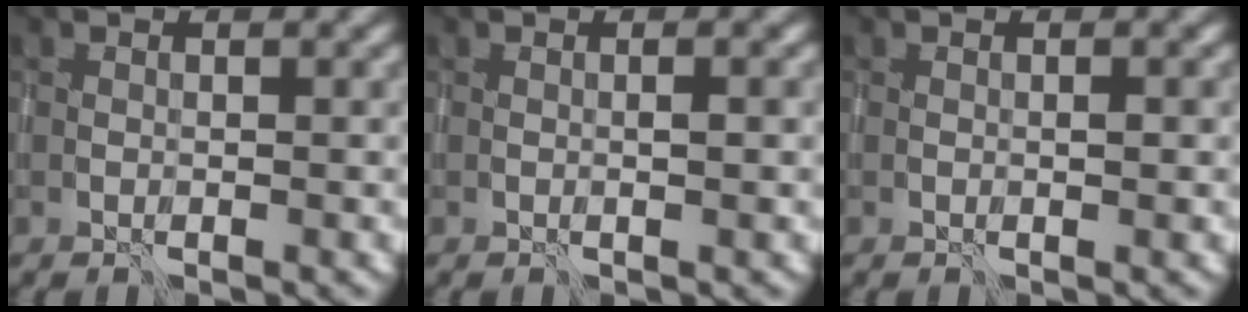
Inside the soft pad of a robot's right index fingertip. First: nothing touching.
{"total": 1.1, "force": [0.0, 0.1, 1.0], "torque": [-0.017, 0.003, -0.002]}
{"total": 0.7, "force": [0.1, 0.0, 0.7], "torque": [-0.010, 0.002, 0.000]}